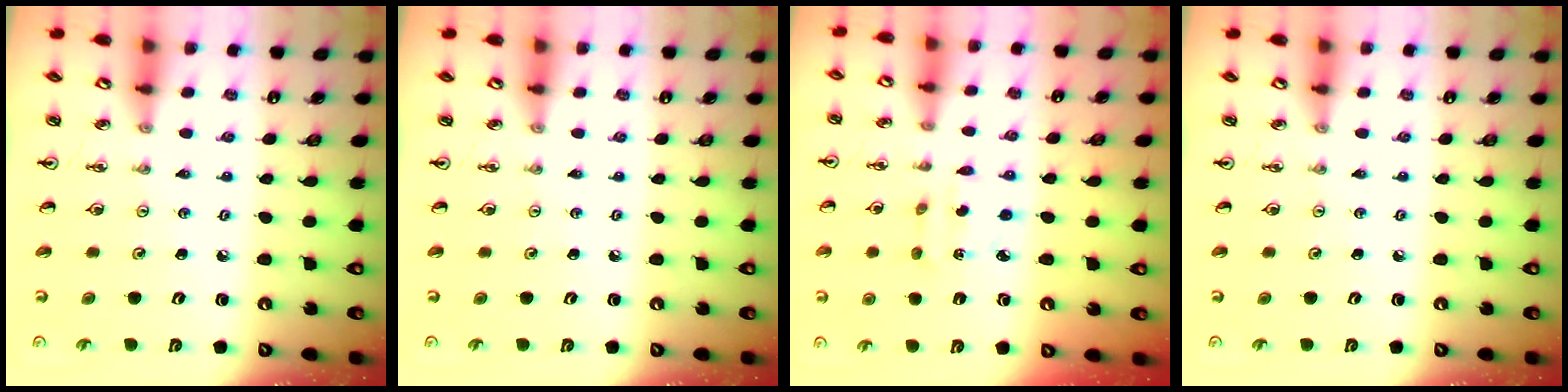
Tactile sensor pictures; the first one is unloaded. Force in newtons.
{"total": 0.0}
{"total": 2.7, "press": 2.7, "slide": 0.2}
{"total": 0.0}